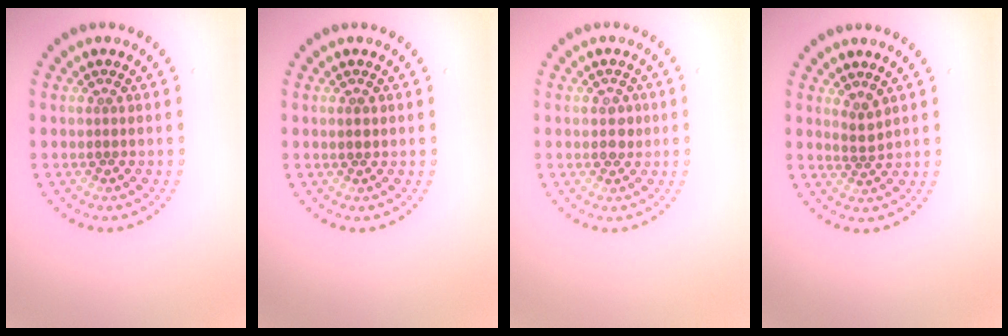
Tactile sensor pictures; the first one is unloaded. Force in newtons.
{"total": 0.8, "press": 0.8, "slide": 0.1}
{"total": 1.6, "press": 1.6, "slide": 0.1}
{"total": 1.3, "press": 1.1, "slide": 0.7}